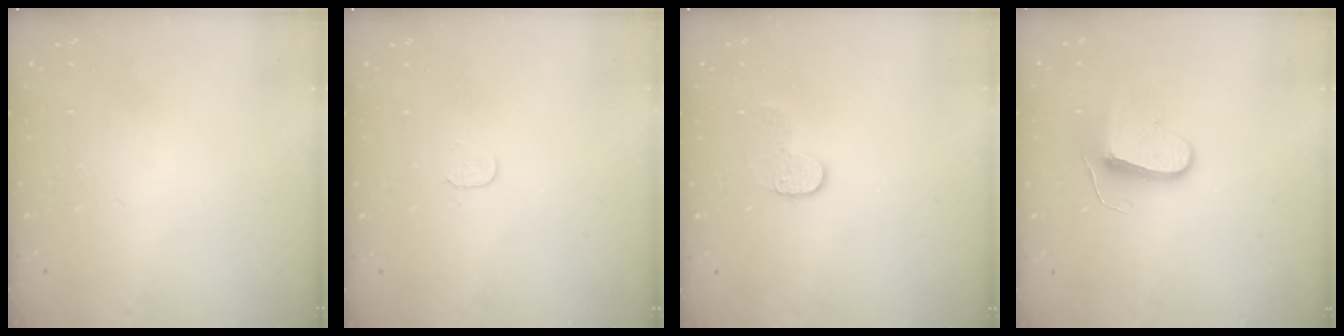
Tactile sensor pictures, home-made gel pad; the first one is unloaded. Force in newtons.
{"total": 3.7, "press": 3.7, "slide": 0.3}
{"total": 6.8, "press": 6.8, "slide": 0.2}
{"total": 9.1, "press": 9.1, "slide": 0.7}